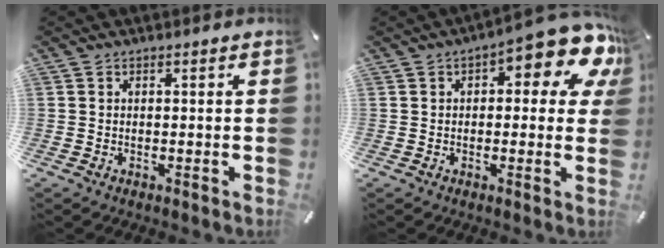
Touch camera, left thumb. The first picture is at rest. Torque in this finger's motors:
{"motor_torque": [0.52, 0.46, 0.75, 0.23, 0.08]}